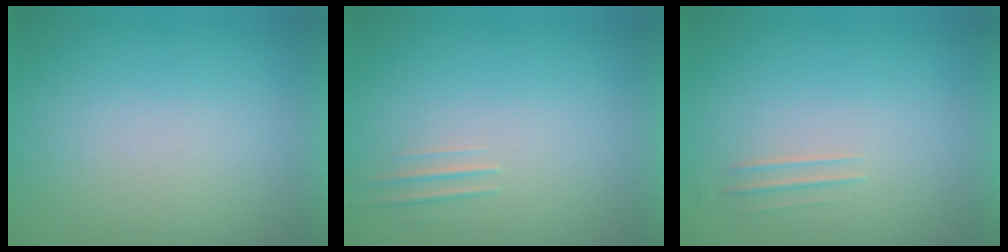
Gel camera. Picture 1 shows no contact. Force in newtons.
{"total": 1.1}
{"total": 1.5}